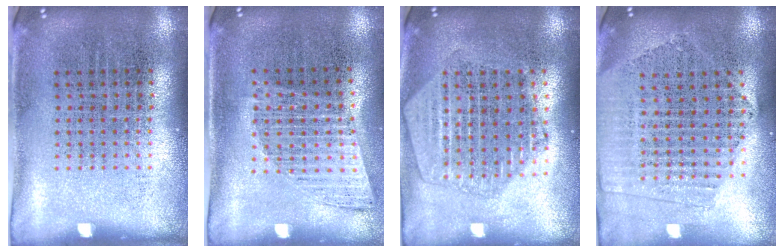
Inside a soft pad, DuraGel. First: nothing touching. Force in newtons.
{"total": 1.0, "press": 1.0, "slide": 0.1}
{"total": 2.1, "press": 1.9, "slide": 0.9}
{"total": 2.0, "press": 1.8, "slide": 0.9}